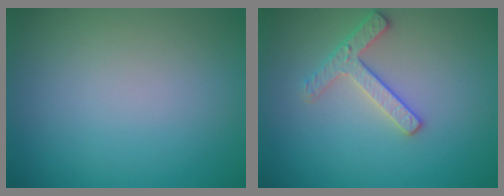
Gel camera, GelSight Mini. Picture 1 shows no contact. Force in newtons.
{"total": 2.5, "press": 2.4, "slide": 0.3}